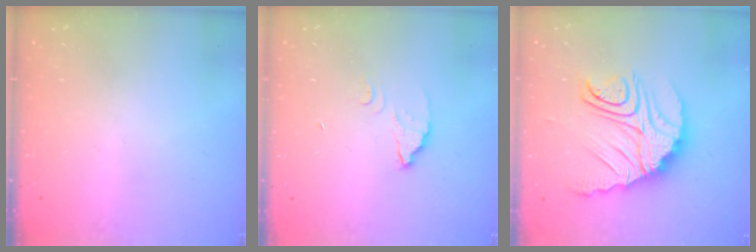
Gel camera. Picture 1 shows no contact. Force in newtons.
{"total": 3.3, "press": 3.3, "slide": 0.3}
{"total": 21.0, "press": 20.9, "slide": 1.7}